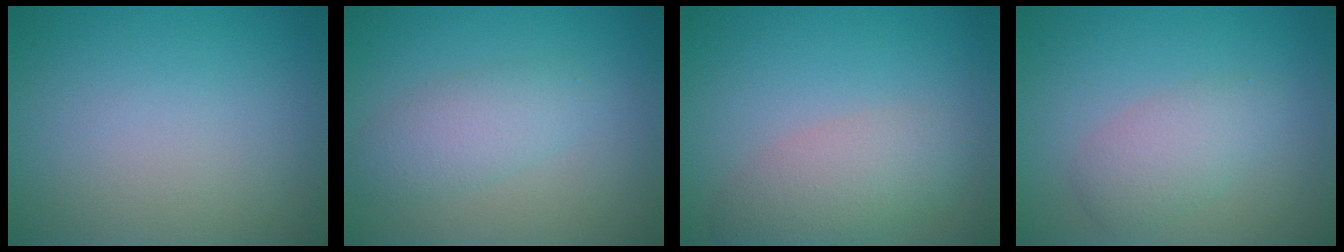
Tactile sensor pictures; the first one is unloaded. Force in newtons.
{"total": 2.8, "press": 2.8, "slide": 0.1}
{"total": 3.8, "press": 3.8, "slide": 0.3}
{"total": 2.9, "press": 2.9, "slide": 0.1}